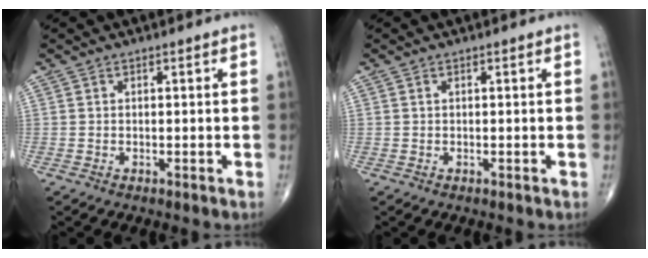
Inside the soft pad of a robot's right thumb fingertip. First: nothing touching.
{"total": 0.0}